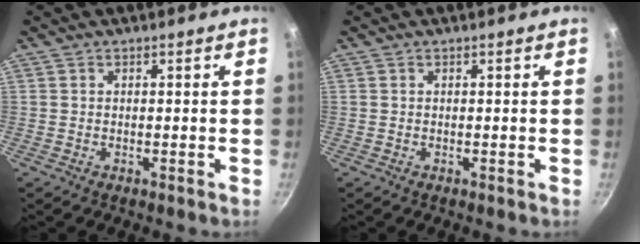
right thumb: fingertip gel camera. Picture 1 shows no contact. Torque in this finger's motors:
{"motor_torque": [-0.02, 0.02, -0.01, 0.16, 0.00]}